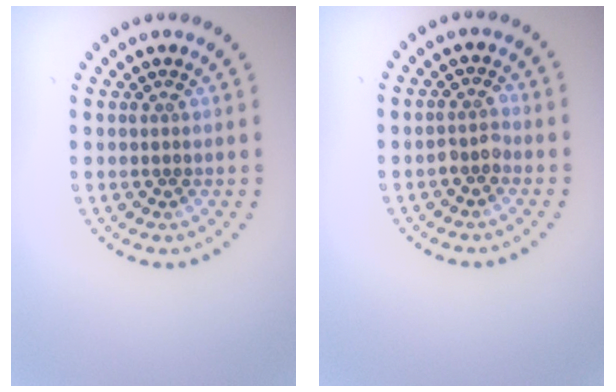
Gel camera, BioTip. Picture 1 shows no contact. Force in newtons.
{"total": 1.5, "press": 1.2, "slide": 0.8}